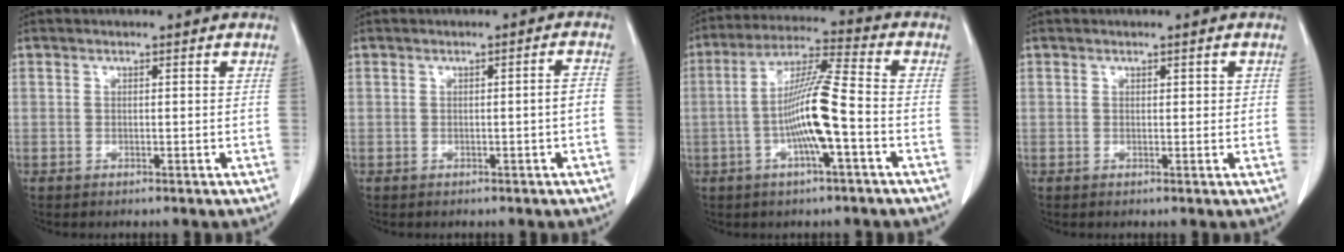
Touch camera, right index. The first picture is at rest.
{"total": 1.9, "force": [-0.6, -0.2, 1.7], "torque": [-0.023, 0.000, -0.009]}
{"total": 10.6, "force": [-2.4, 0.2, 10.3], "torque": [-0.202, 0.009, -0.050]}
{"total": 1.3, "force": [0.4, 0.6, 1.1], "torque": [-0.011, 0.003, 0.006]}